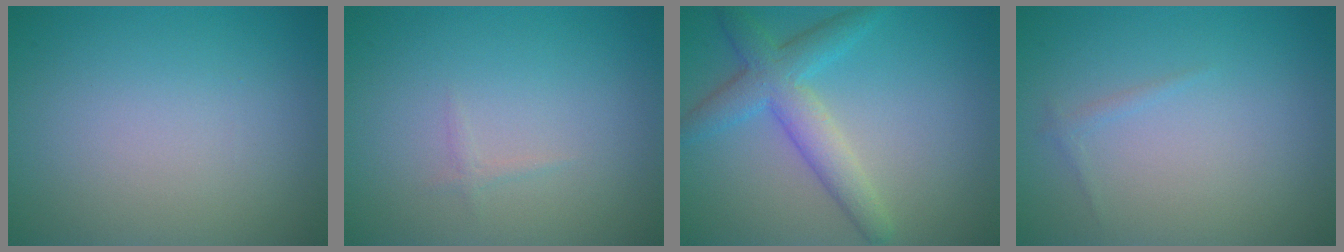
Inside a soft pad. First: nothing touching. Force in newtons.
{"total": 0.5, "press": 0.5, "slide": 0.0}
{"total": 4.5, "press": 4.5, "slide": 0.1}
{"total": 0.6, "press": 0.6, "slide": 0.0}